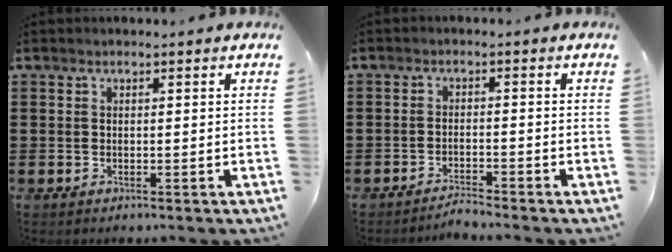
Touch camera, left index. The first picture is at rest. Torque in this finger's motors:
{"motor_torque": [-0.20, 0.28, 0.02, 0.00]}